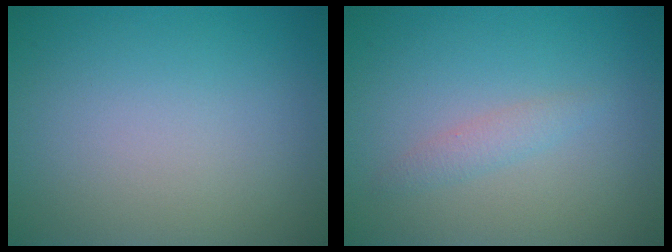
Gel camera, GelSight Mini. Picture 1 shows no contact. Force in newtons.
{"total": 1.3, "press": 1.3, "slide": 0.0}